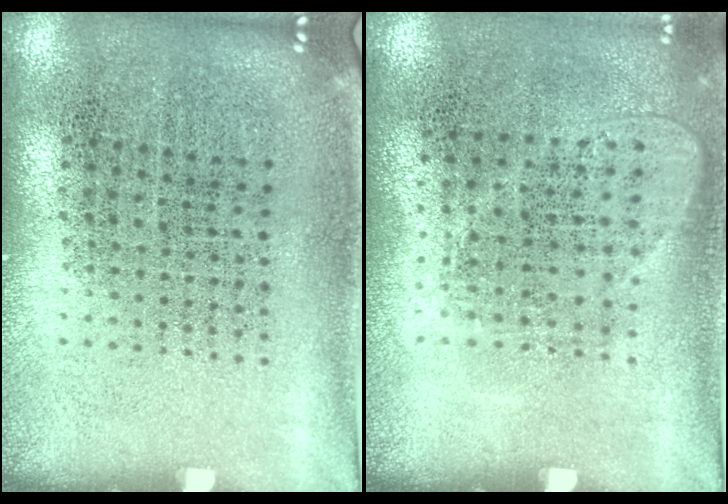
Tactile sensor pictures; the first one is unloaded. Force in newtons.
{"total": 1.0, "press": 0.8, "slide": 0.5}